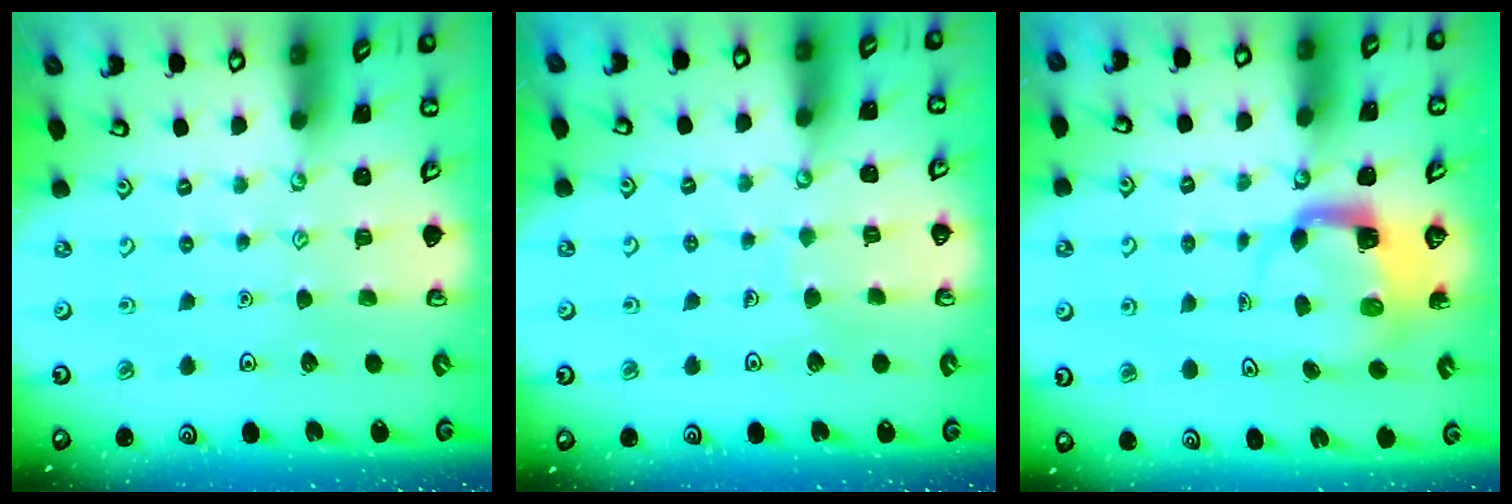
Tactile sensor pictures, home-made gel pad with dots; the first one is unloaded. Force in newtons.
{"total": 3.5, "press": 3.5, "slide": 0.2}
{"total": 4.0, "press": 4.0, "slide": 0.4}